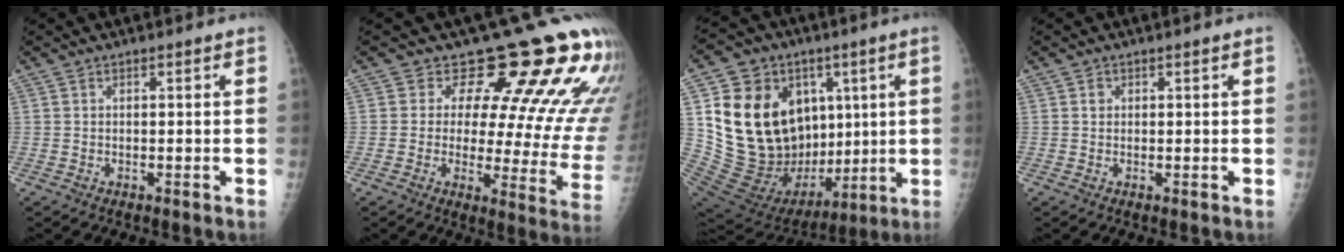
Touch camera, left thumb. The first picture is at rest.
{"total": 17.3, "force": [12.6, 5.9, 10.3], "torque": [-0.079, -0.085, 0.140]}
{"total": 28.5, "force": [5.4, 19.1, 20.5], "torque": [-0.342, -0.007, 0.115]}
{"total": 1.0, "force": [0.4, 0.7, 0.5], "torque": [-0.004, -0.001, 0.007]}